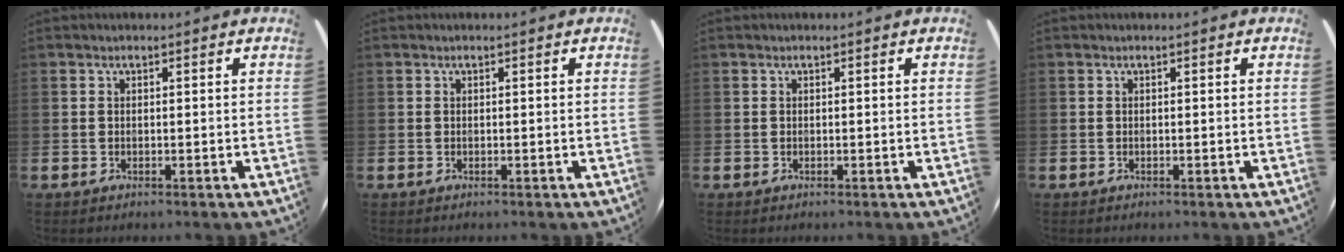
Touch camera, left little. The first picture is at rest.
{"total": 0.0}
{"total": 0.0}
{"total": 0.0}